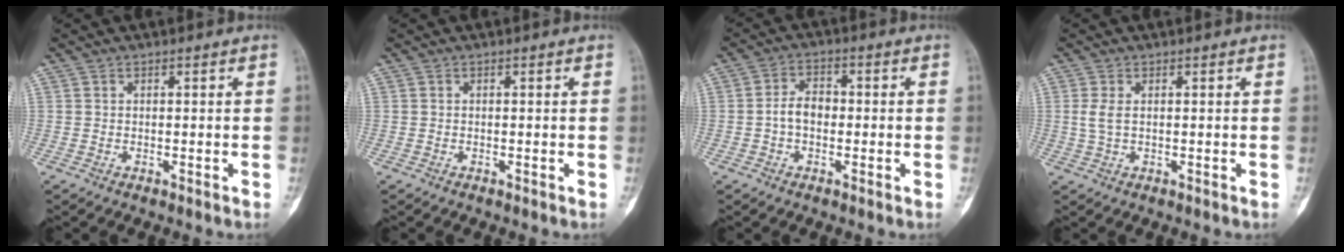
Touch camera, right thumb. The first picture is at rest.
{"total": 0.0}
{"total": 4.6, "force": [-0.7, 3.1, 3.3], "torque": [-0.048, 0.019, -0.020]}
{"total": 2.3, "force": [0.5, 1.1, 1.9], "torque": [-0.055, 0.003, 0.015]}